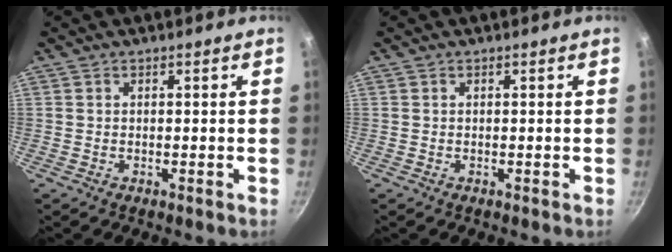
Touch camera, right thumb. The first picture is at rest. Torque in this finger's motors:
{"motor_torque": [0.00, 0.00, 0.02, -0.05, 0.00]}